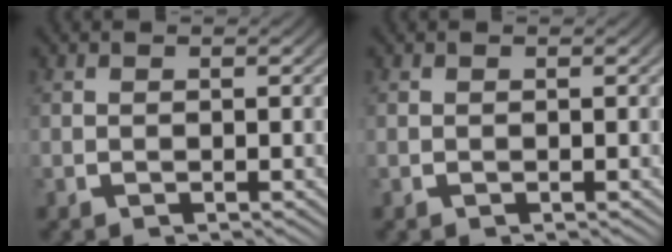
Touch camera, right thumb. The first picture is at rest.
{"total": 0.0}